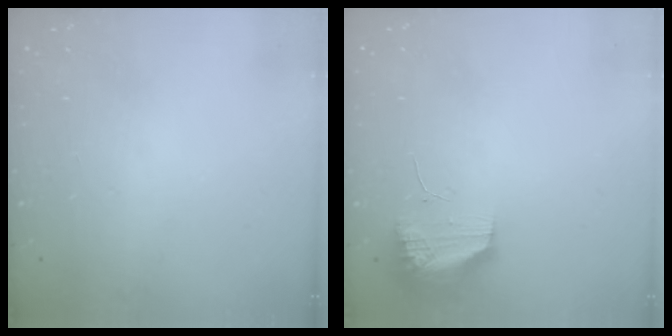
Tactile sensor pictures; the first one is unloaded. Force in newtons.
{"total": 9.7, "press": 9.7, "slide": 0.9}